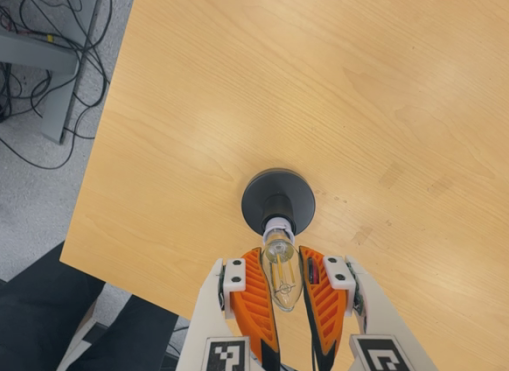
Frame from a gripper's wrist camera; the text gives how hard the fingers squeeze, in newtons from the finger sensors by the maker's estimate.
{"total": 20.2, "left": 25.2, "right": 15.2}